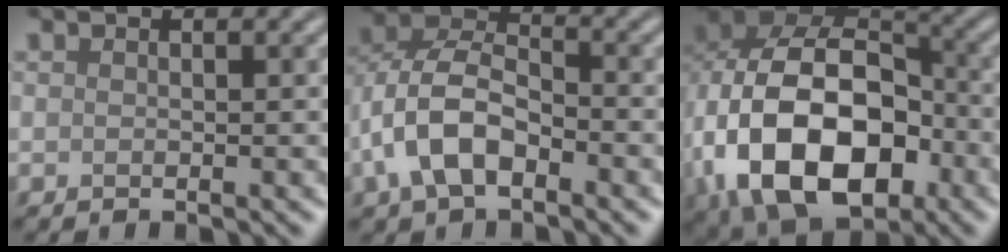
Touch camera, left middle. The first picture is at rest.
{"total": 6.9, "force": [-2.5, 4.0, 5.1], "torque": [-0.107, 0.010, -0.056]}
{"total": 16.0, "force": [-4.0, 10.8, 11.1], "torque": [-0.209, -0.025, -0.067]}